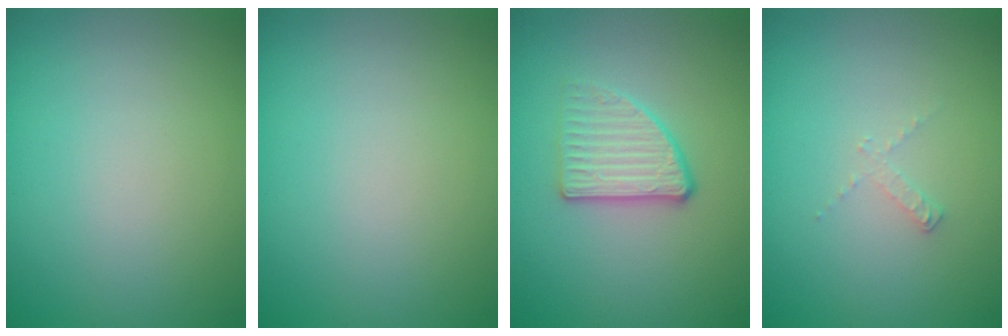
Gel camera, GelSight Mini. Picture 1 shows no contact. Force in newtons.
{"total": 0.0}
{"total": 2.7, "press": 2.4, "slide": 1.2}
{"total": 0.8, "press": 0.8, "slide": 0.1}